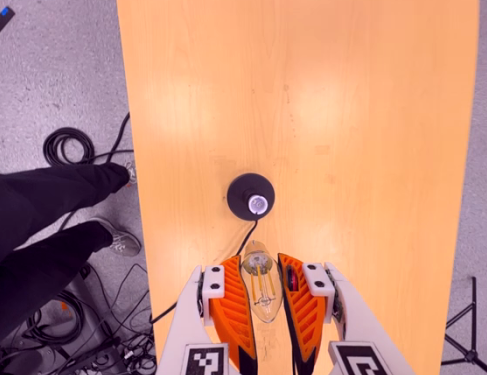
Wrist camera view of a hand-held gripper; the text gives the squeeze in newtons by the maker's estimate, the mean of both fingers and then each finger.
{"total": 22.1, "left": 25.4, "right": 18.8}